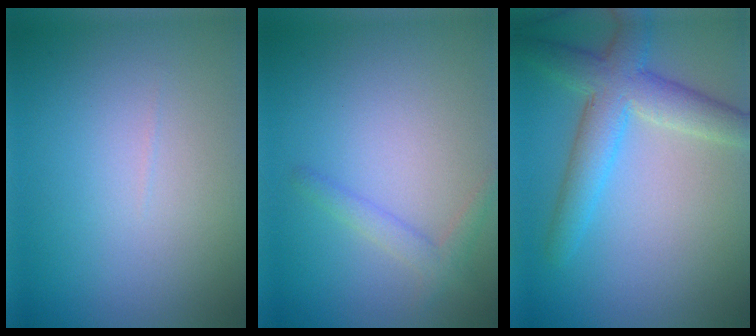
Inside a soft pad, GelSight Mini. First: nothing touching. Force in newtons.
{"total": 1.8, "press": 1.7, "slide": 0.1}
{"total": 5.5, "press": 5.5, "slide": 0.2}